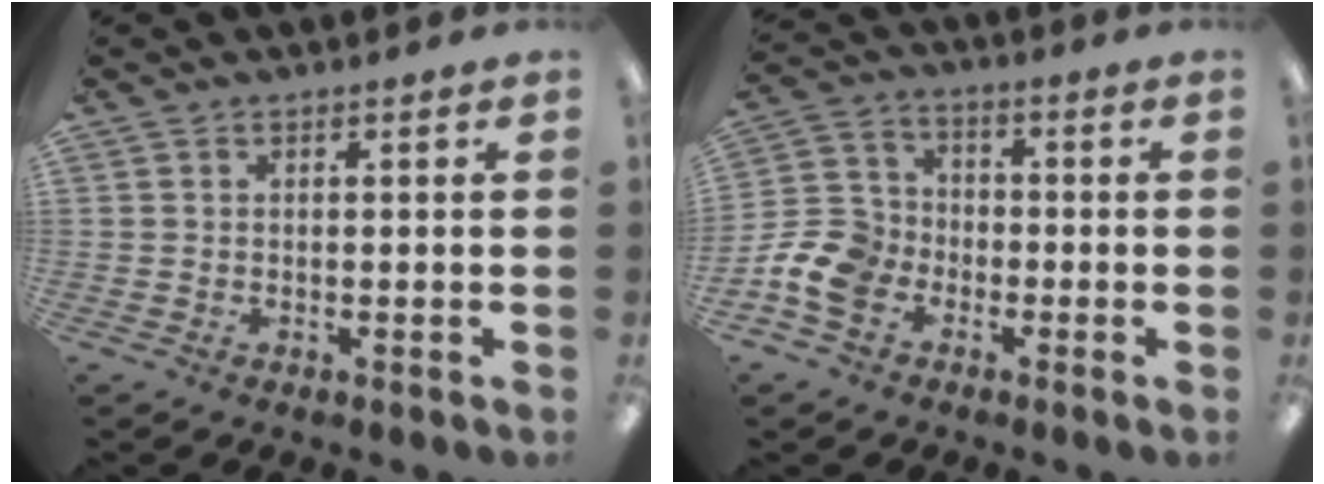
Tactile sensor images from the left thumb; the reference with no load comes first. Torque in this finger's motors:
{"motor_torque": [-0.32, 0.44, 0.82, 0.51, 0.04]}